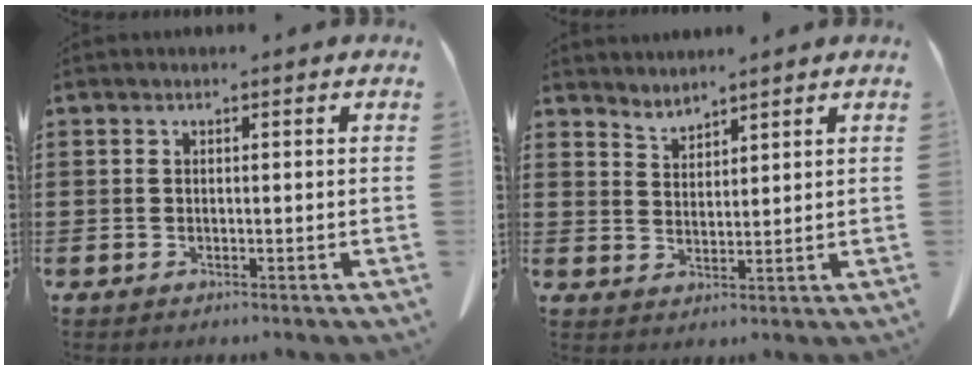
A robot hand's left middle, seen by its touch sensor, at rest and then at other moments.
{"total": 2.8, "force": [2.8, 0.1, -0.4], "torque": [-0.002, -0.012, 0.055]}